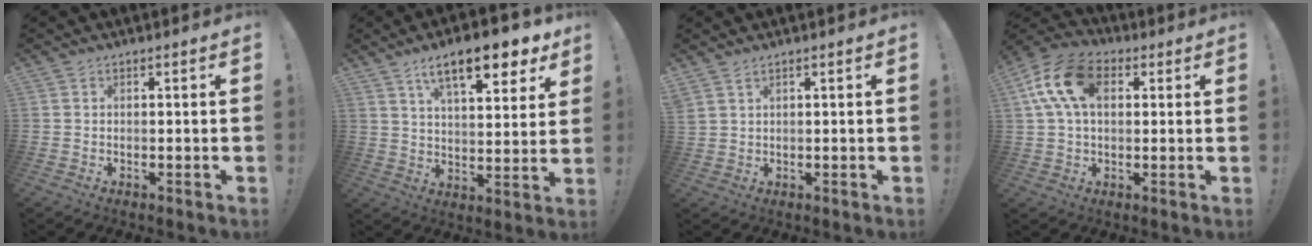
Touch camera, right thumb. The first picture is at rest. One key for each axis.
{"total": 15.3, "fx": 9.1, "fy": 4.7, "fz": 11.3, "tx": -0.172, "ty": -0.047, "tz": 0.146}
{"total": 1.8, "fx": 1.2, "fy": 0.3, "fz": 1.3, "tx": -0.031, "ty": -0.001, "tz": 0.024}
{"total": 16.0, "fx": 4.5, "fy": 10.1, "fz": 11.6, "tx": -0.212, "ty": 0.003, "tz": 0.083}